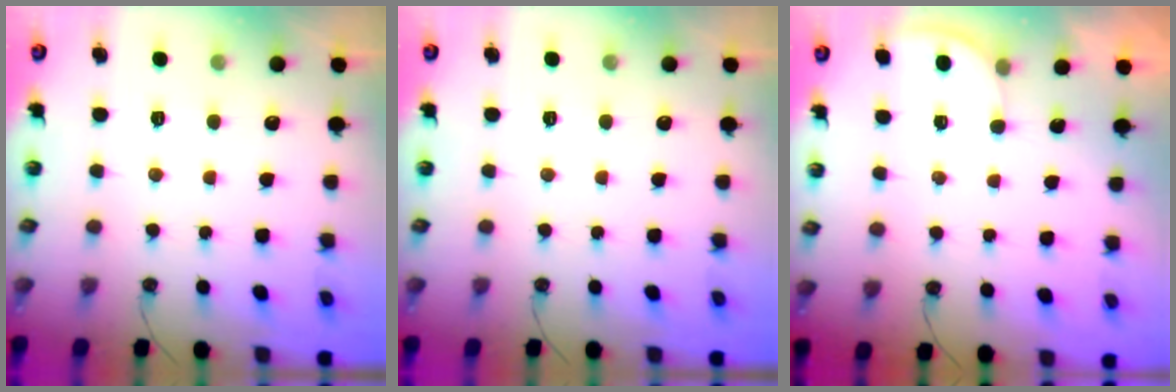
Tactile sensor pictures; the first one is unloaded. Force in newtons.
{"total": 0.0}
{"total": 1.6, "press": 1.6, "slide": 0.1}